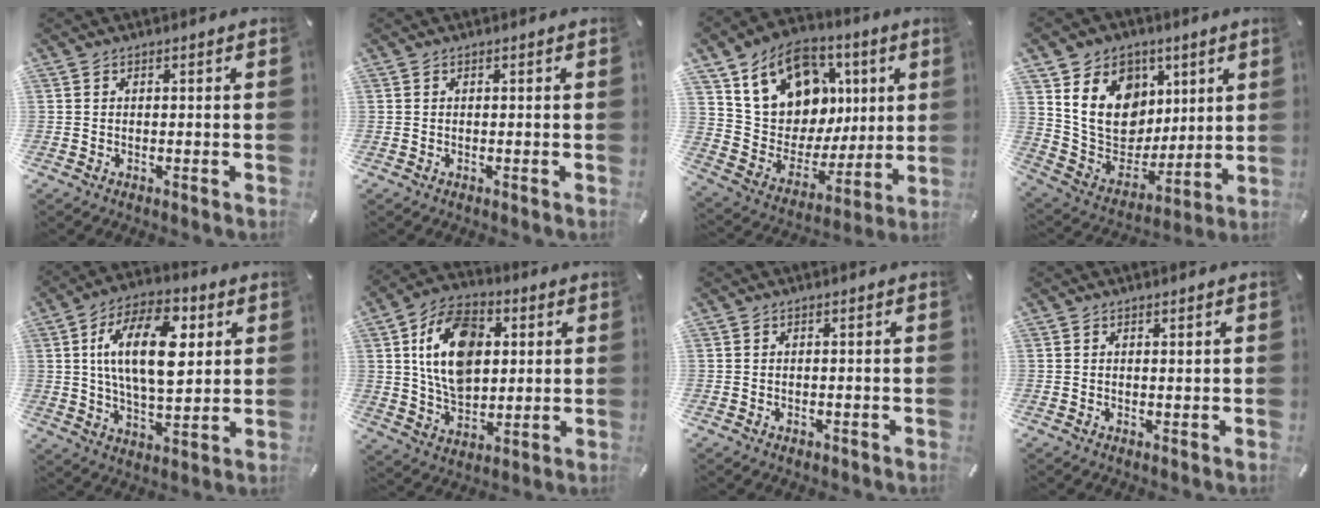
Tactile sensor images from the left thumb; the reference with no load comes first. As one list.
[{"total": 0.0}, {"total": 16.5, "force": [7.9, 12.9, 6.4], "torque": [-0.111, -0.048, 0.156]}, {"total": 17.2, "force": [5.6, 14.3, 7.7], "torque": [-0.124, -0.026, 0.114]}, {"total": 18.1, "force": [5.0, 9.6, 14.5], "torque": [-0.261, -0.003, 0.079]}, {"total": 16.4, "force": [3.5, 11.5, 11.1], "torque": [-0.212, 0.013, 0.063]}, {"total": 0.8, "force": [-0.3, 0.7, 0.3], "torque": [-0.004, 0.003, -0.008]}, {"total": 0.6, "force": [0.3, 0.3, 0.4], "torque": [-0.009, 0.000, 0.005]}]